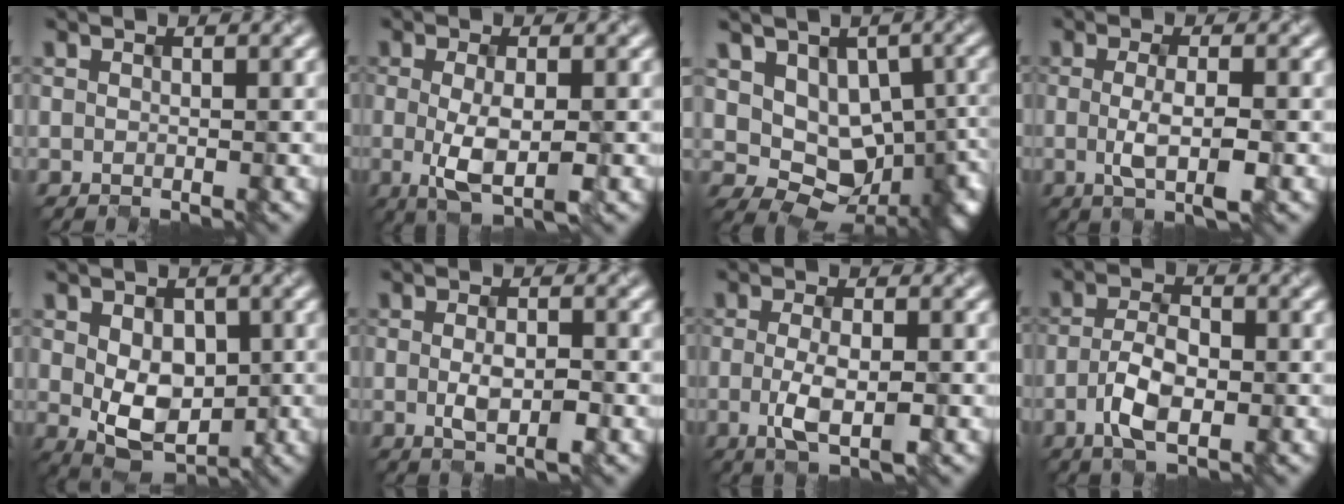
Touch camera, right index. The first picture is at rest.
{"total": 4.4, "force": [-1.2, 1.3, 4.0], "torque": [-0.082, -0.009, -0.015]}
{"total": 10.5, "force": [0.0, 7.5, 7.3], "torque": [-0.090, -0.008, 0.032]}
{"total": 3.2, "force": [-1.0, 0.5, 3.0], "torque": [-0.062, -0.007, -0.011]}
{"total": 5.3, "force": [-0.5, 3.6, 3.8], "torque": [-0.069, -0.011, 0.002]}
{"total": 2.9, "force": [-1.0, 1.0, 2.5], "torque": [-0.053, -0.004, -0.011]}
{"total": 3.5, "force": [-1.2, 0.9, 3.2], "torque": [-0.070, -0.007, -0.016]}
{"total": 4.3, "force": [-1.7, 1.9, 3.4], "torque": [-0.077, -0.002, -0.028]}